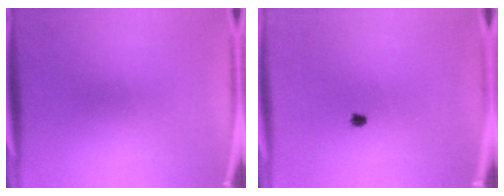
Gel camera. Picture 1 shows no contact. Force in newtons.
{"total": 0.6}